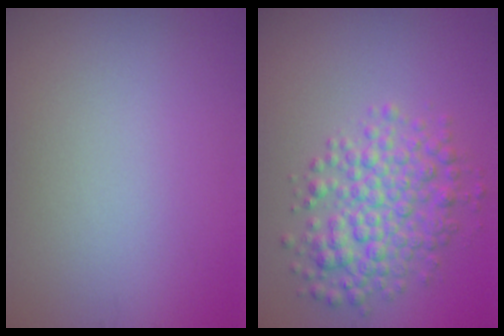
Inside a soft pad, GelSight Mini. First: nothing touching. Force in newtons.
{"total": 5.0, "press": 5.0, "slide": 0.0}